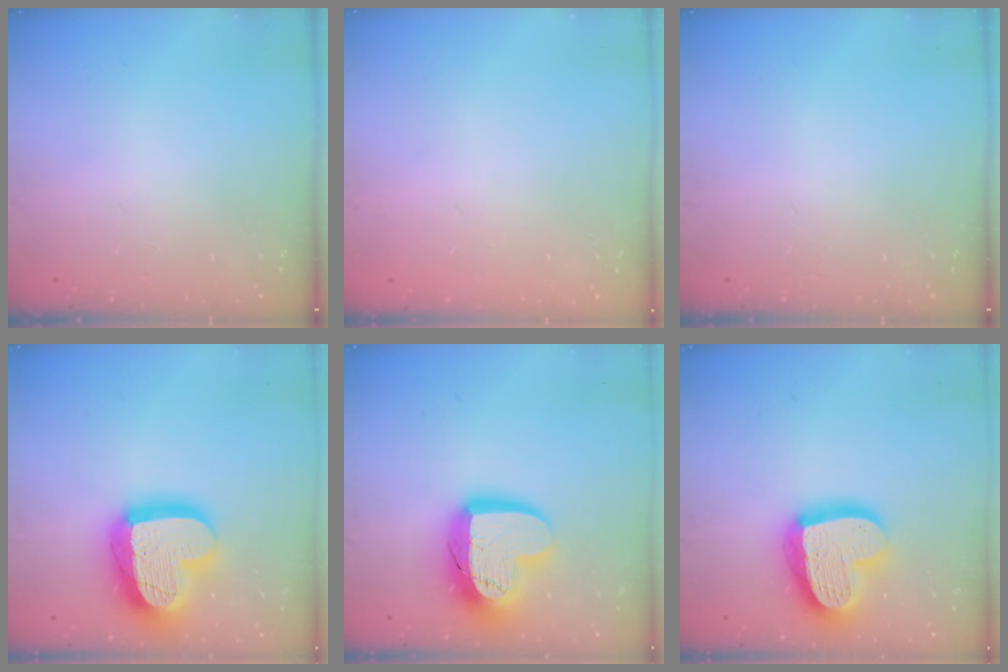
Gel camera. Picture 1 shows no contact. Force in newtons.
{"total": 0.0}
{"total": 0.0}
{"total": 23.3, "press": 23.3, "slide": 1.9}
{"total": 17.0, "press": 17.0, "slide": 1.3}
{"total": 21.7, "press": 21.6, "slide": 2.0}